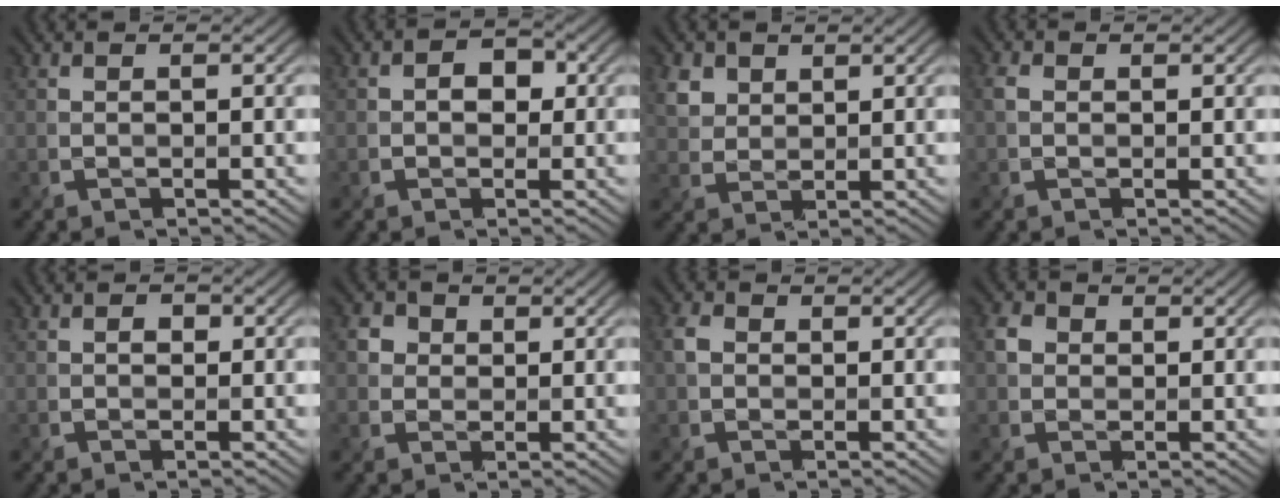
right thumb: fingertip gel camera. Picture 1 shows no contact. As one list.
[{"total": 2.7, "force": [-0.2, 2.3, 1.4], "torque": [-0.022, 0.001, -0.008]}, {"total": 3.4, "force": [2.0, 2.5, 1.2], "torque": [-0.042, 0.001, 0.047]}, {"total": 1.7, "force": [0.2, 1.3, 1.1], "torque": [-0.031, -0.001, 0.003]}, {"total": 1.0, "force": [-0.1, 0.9, 0.3], "torque": [-0.004, -0.001, -0.002]}, {"total": 2.6, "force": [0.6, 2.4, 0.6], "torque": [-0.022, -0.001, 0.010]}, {"total": 2.3, "force": [0.1, 2.0, 1.2], "torque": [-0.034, 0.001, -0.001]}, {"total": 2.3, "force": [0.4, 2.1, 0.8], "torque": [-0.024, 0.001, 0.005]}]